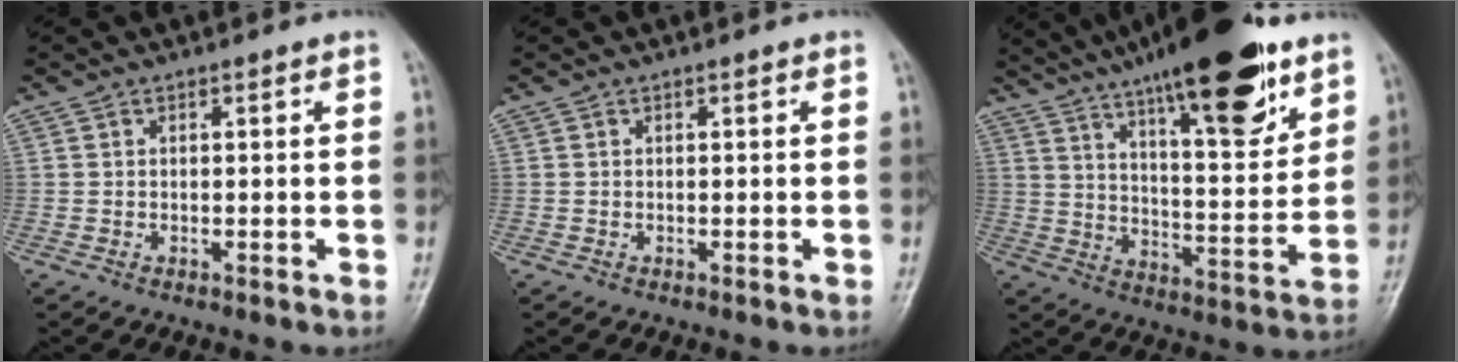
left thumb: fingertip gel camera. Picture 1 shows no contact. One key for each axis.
{"total": 0.0}
{"total": 24.0, "fx": 15.5, "fy": 6.6, "fz": 17.0, "tx": -0.240, "ty": -0.055, "tz": 0.242}